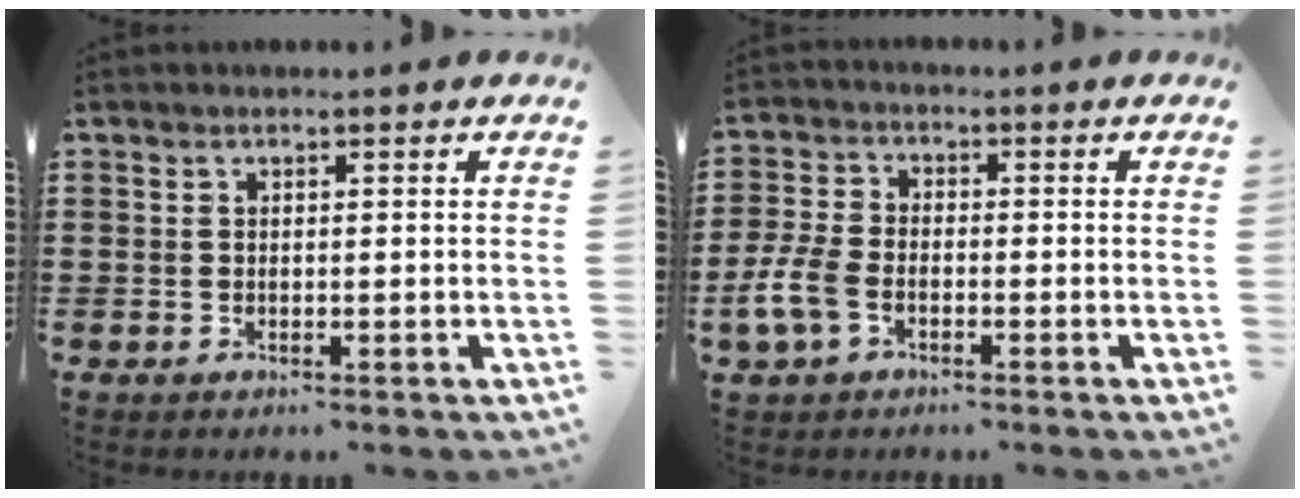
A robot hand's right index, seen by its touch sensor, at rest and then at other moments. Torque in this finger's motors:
{"motor_torque": [1.09, 1.05, 0.22, 0.09]}